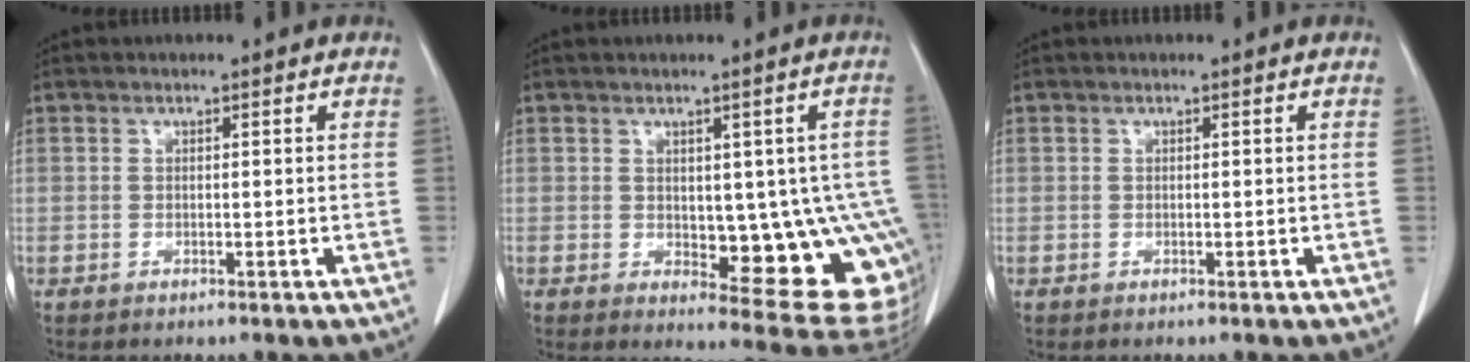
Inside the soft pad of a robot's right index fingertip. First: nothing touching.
{"total": 12.9, "force": [-1.4, 5.3, 11.6], "torque": [-0.097, 0.002, -0.001]}
{"total": 0.0}